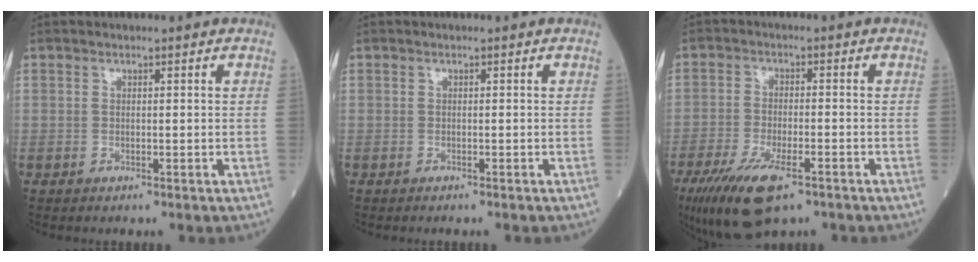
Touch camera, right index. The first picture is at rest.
{"total": 0.7, "force": [-0.6, 0.0, 0.3], "torque": [-0.004, -0.001, -0.010]}
{"total": 10.8, "force": [-6.7, 3.2, 7.8], "torque": [-0.148, -0.022, -0.115]}